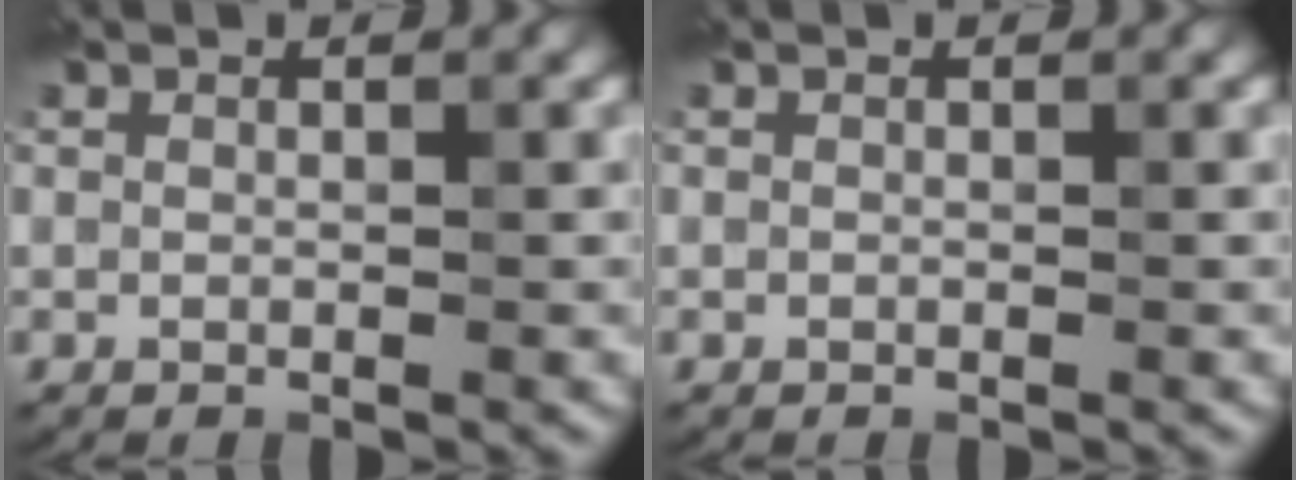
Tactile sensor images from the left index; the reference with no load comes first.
{"total": 0.0}